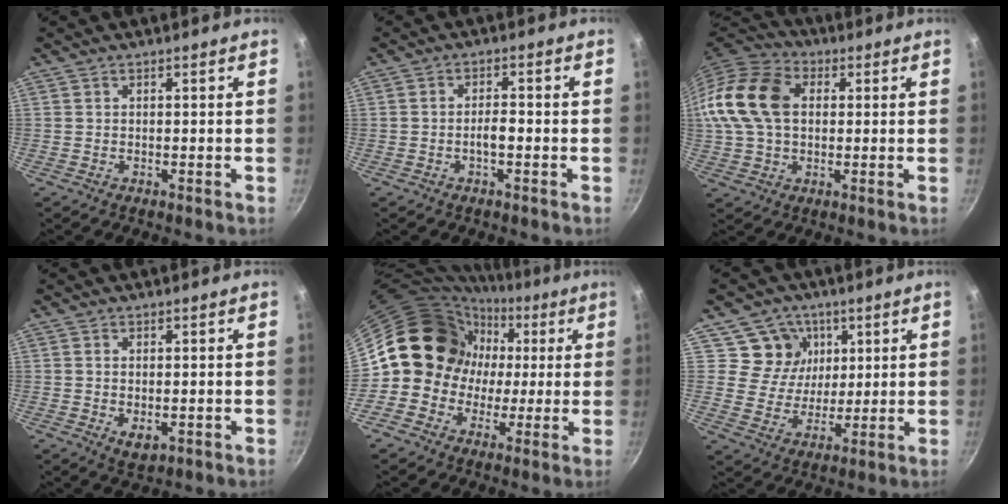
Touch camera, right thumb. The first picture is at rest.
{"total": 2.7, "force": [-0.9, 1.0, 2.3], "torque": [-0.034, 0.017, -0.017]}
{"total": 16.9, "force": [2.6, 12.0, 11.6], "torque": [-0.214, 0.025, 0.033]}
{"total": 3.4, "force": [-0.4, 1.9, 2.8], "torque": [-0.043, -0.012, -0.003]}
{"total": 13.9, "force": [1.1, 13.0, 4.8], "torque": [-0.019, 0.020, 0.004]}
{"total": 9.5, "force": [4.0, 8.2, 2.6], "torque": [-0.003, -0.035, 0.063]}